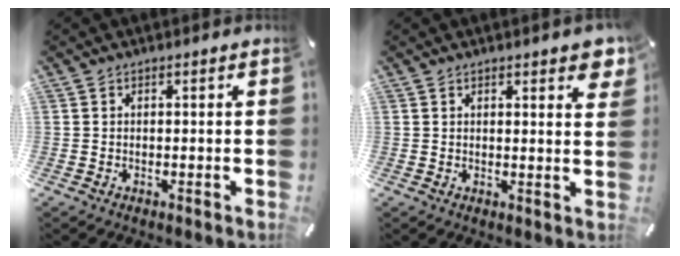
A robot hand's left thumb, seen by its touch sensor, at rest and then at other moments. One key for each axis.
{"total": 3.2, "fx": 2.5, "fy": 0.7, "fz": 1.9, "tx": -0.020, "ty": -0.015, "tz": 0.039}